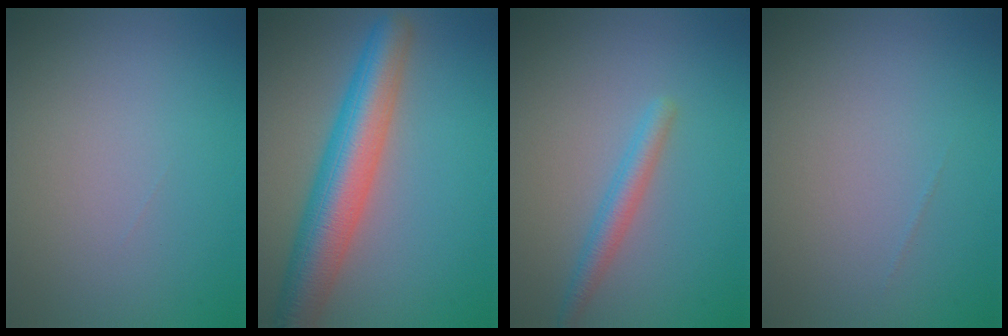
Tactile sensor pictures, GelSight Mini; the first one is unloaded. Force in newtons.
{"total": 7.4, "press": 7.4, "slide": 0.2}
{"total": 2.1, "press": 2.1, "slide": 0.1}
{"total": 0.0}